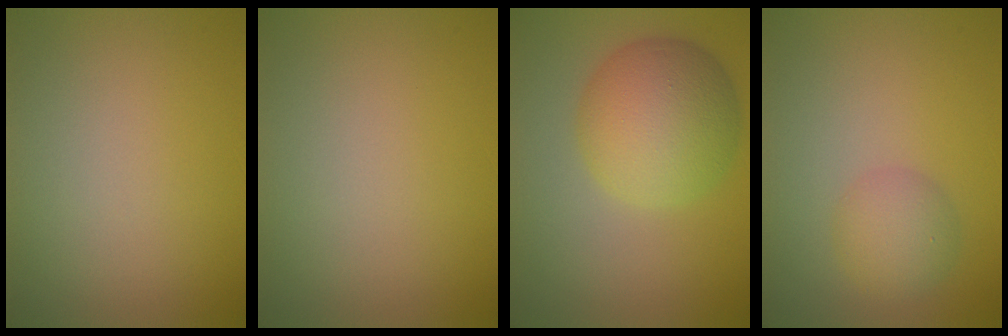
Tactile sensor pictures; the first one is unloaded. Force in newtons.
{"total": 0.0}
{"total": 7.8, "press": 7.8, "slide": 0.2}
{"total": 2.8, "press": 2.8, "slide": 0.0}